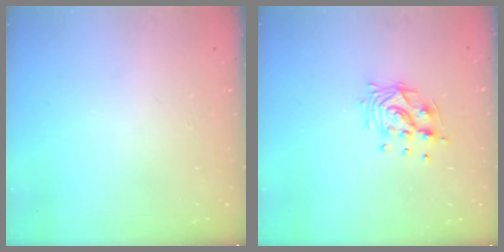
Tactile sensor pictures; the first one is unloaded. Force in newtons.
{"total": 10.6, "press": 10.6, "slide": 0.5}